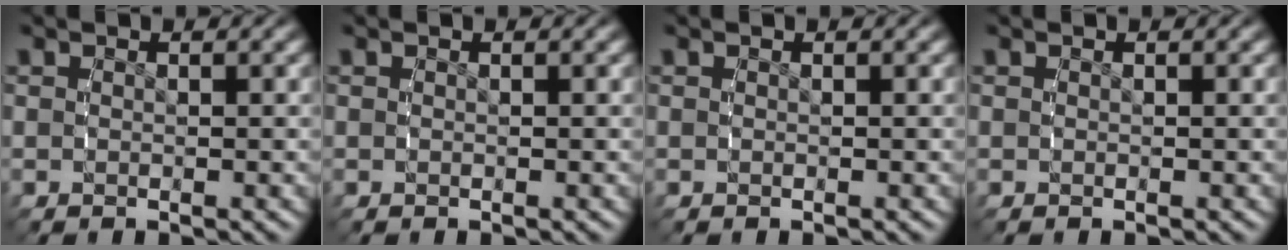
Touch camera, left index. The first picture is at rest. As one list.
[{"total": 0.0}, {"total": 0.0}, {"total": 0.0}]